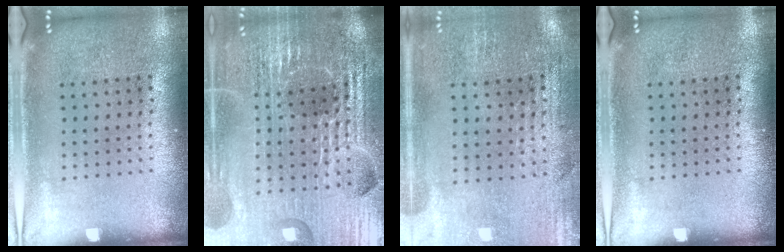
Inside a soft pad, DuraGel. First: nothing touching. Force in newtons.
{"total": 6.3, "press": 5.6, "slide": 2.8}
{"total": 0.6, "press": 0.5, "slide": 0.3}
{"total": 0.0}